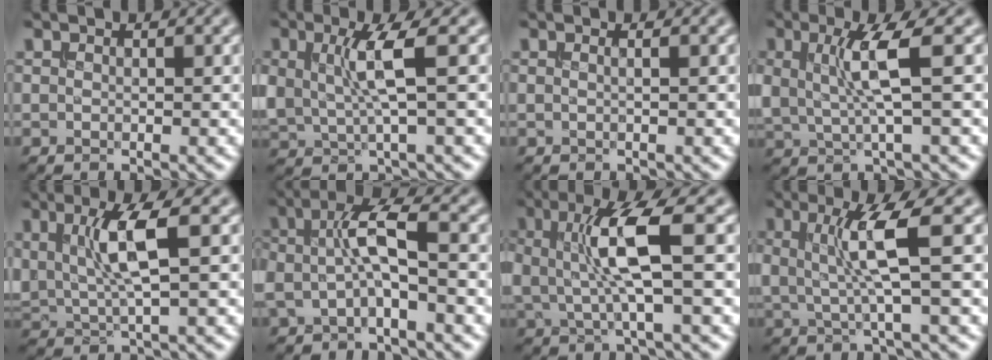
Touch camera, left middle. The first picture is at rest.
{"total": 3.8, "force": [0.8, 0.9, 3.6], "torque": [-0.082, -0.004, 0.020]}
{"total": 0.8, "force": [0.2, 0.3, 0.7], "torque": [-0.008, -0.002, -0.005]}
{"total": 4.1, "force": [0.8, 0.7, 4.0], "torque": [-0.088, -0.005, 0.020]}
{"total": 5.0, "force": [1.3, 1.3, 4.6], "torque": [-0.099, -0.004, 0.030]}
{"total": 4.3, "force": [-0.3, 1.2, 4.2], "torque": [-0.085, 0.017, -0.014]}
{"total": 5.8, "force": [0.8, 1.2, 5.7], "torque": [-0.119, 0.002, 0.018]}
{"total": 4.8, "force": [0.8, 0.6, 4.7], "torque": [-0.095, -0.003, 0.018]}